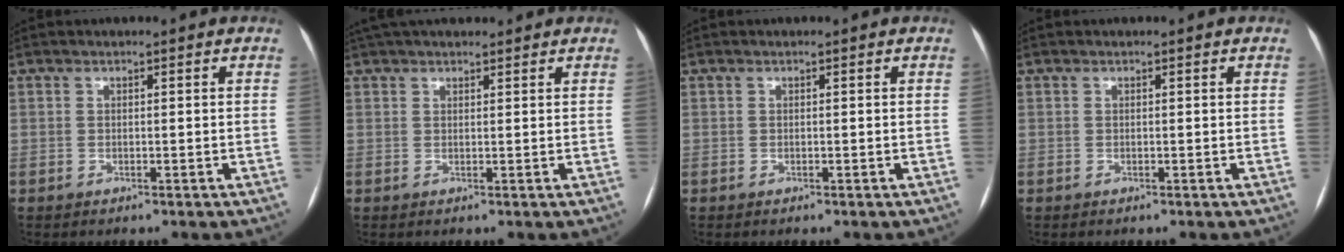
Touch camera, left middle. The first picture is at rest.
{"total": 8.6, "force": [7.4, 2.4, 3.6], "torque": [-0.052, 0.043, 0.114]}
{"total": 0.0}
{"total": 0.0}